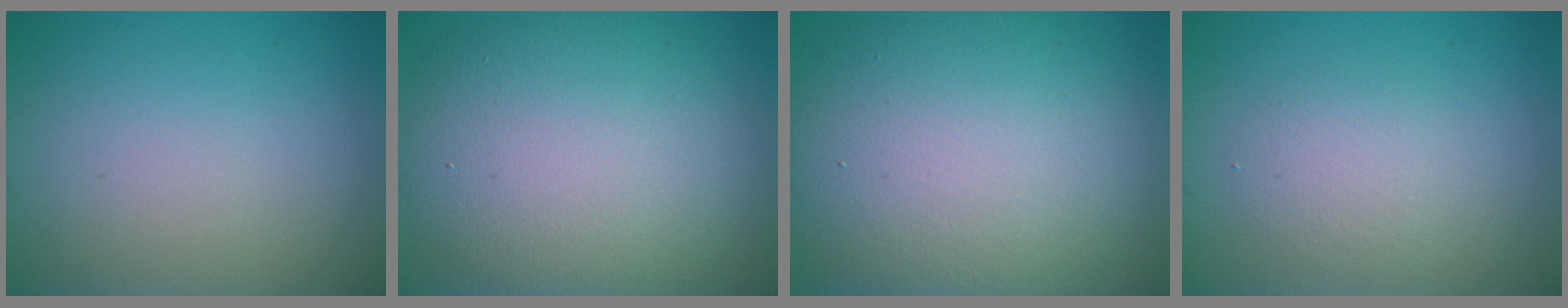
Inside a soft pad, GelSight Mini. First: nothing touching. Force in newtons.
{"total": 12.9, "press": 12.8, "slide": 0.7}
{"total": 14.7, "press": 14.7, "slide": 1.2}
{"total": 2.3, "press": 2.3, "slide": 0.1}